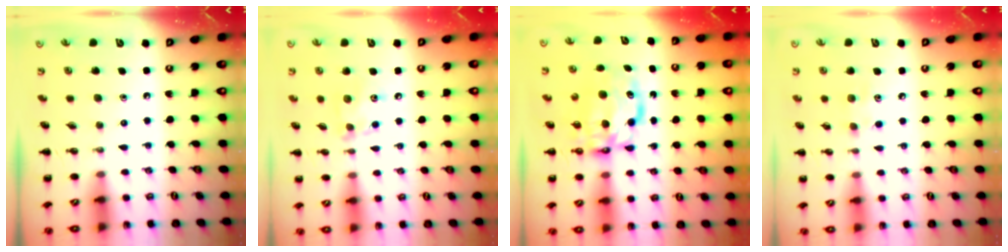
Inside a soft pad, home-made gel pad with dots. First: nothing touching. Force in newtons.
{"total": 5.6, "press": 5.5, "slide": 0.5}
{"total": 7.1, "press": 7.0, "slide": 1.1}
{"total": 5.7, "press": 5.5, "slide": 1.4}